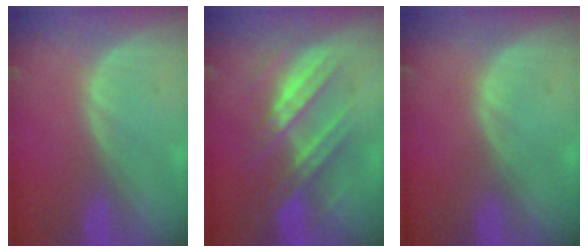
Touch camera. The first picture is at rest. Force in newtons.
{"total": 7.3, "press": 7.3, "slide": 1.0}
{"total": 0.0}